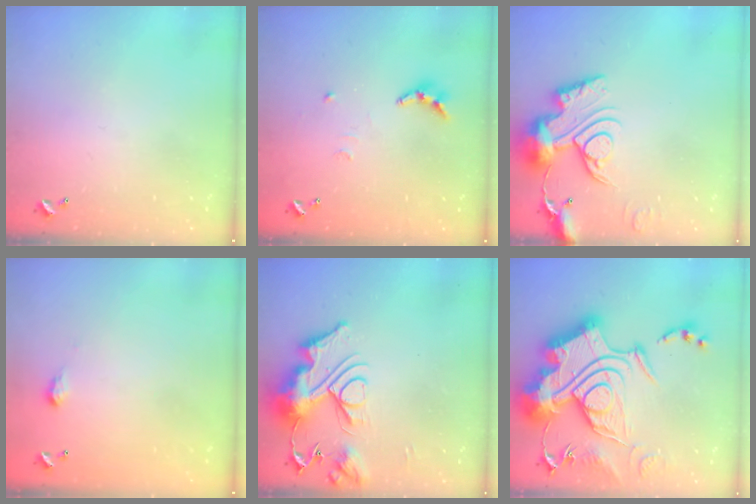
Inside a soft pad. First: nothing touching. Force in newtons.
{"total": 7.9, "press": 7.9, "slide": 0.2}
{"total": 15.5, "press": 15.4, "slide": 1.7}
{"total": 2.0, "press": 2.0, "slide": 0.3}
{"total": 17.1, "press": 17.1, "slide": 1.7}
{"total": 1.1, "press": 1.1, "slide": 0.0}